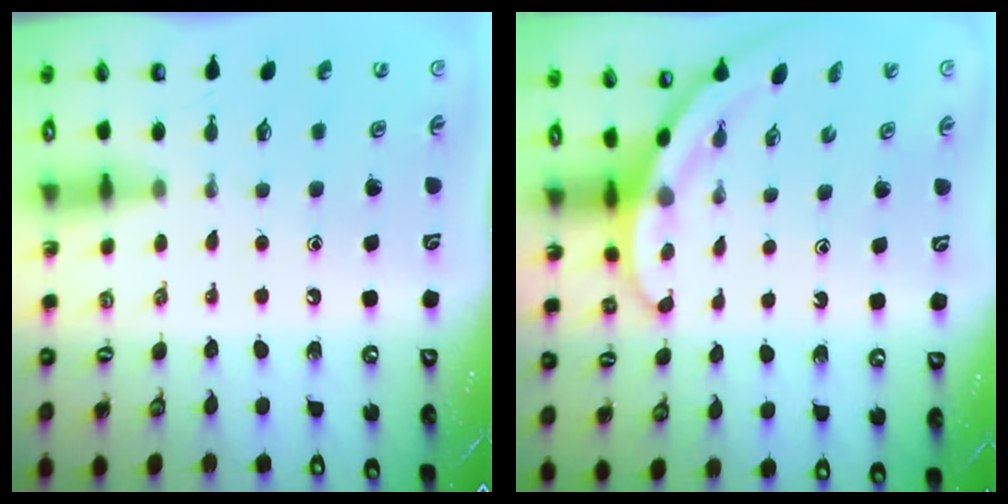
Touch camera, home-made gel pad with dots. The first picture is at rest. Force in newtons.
{"total": 3.0, "press": 3.0, "slide": 0.1}